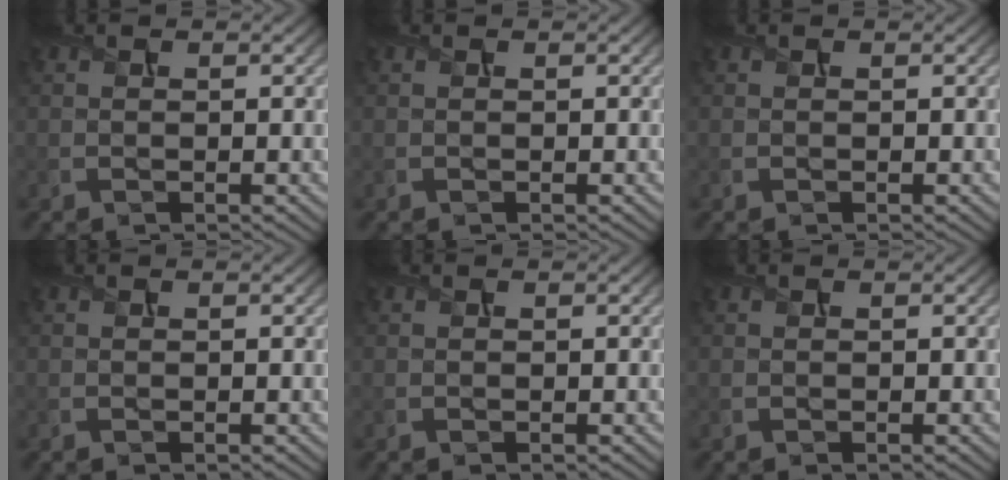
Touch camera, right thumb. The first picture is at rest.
{"total": 0.0}
{"total": 0.0}
{"total": 0.0}
{"total": 0.0}
{"total": 0.0}